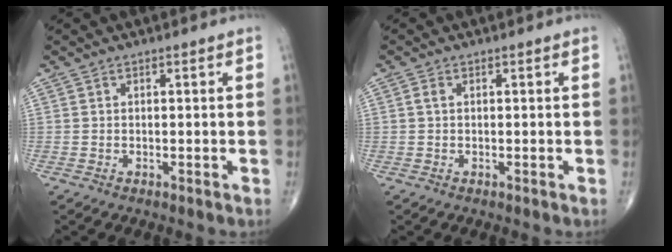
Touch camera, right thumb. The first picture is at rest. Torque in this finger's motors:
{"motor_torque": [-0.27, 0.17, 0.20, -0.02, -0.01]}